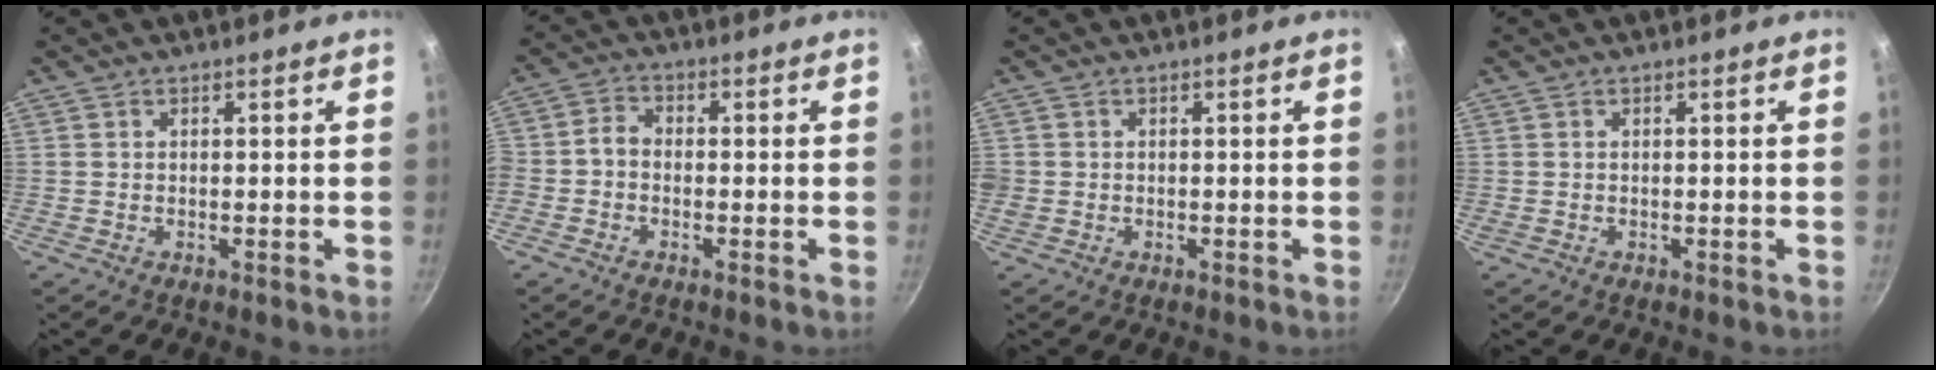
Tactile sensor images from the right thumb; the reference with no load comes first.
{"total": 3.5, "force": [-1.3, 2.7, 1.8], "torque": [-0.031, 0.022, -0.037]}
{"total": 1.7, "force": [-0.3, 1.6, 0.6], "torque": [-0.010, 0.001, -0.006]}
{"total": 0.0}